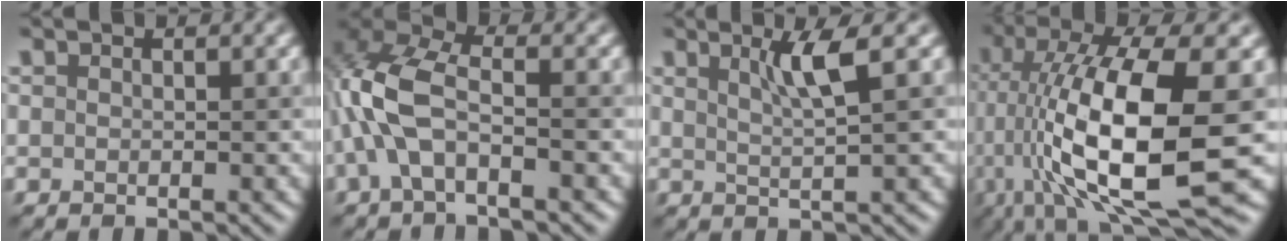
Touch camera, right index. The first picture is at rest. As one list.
[{"total": 5.8, "force": [-1.1, 2.7, 5.0], "torque": [-0.129, 0.018, -0.026]}, {"total": 2.7, "force": [1.4, 0.3, 2.3], "torque": [-0.043, 0.000, 0.028]}, {"total": 14.3, "force": [-1.1, 4.2, 13.6], "torque": [-0.253, -0.005, -0.008]}]